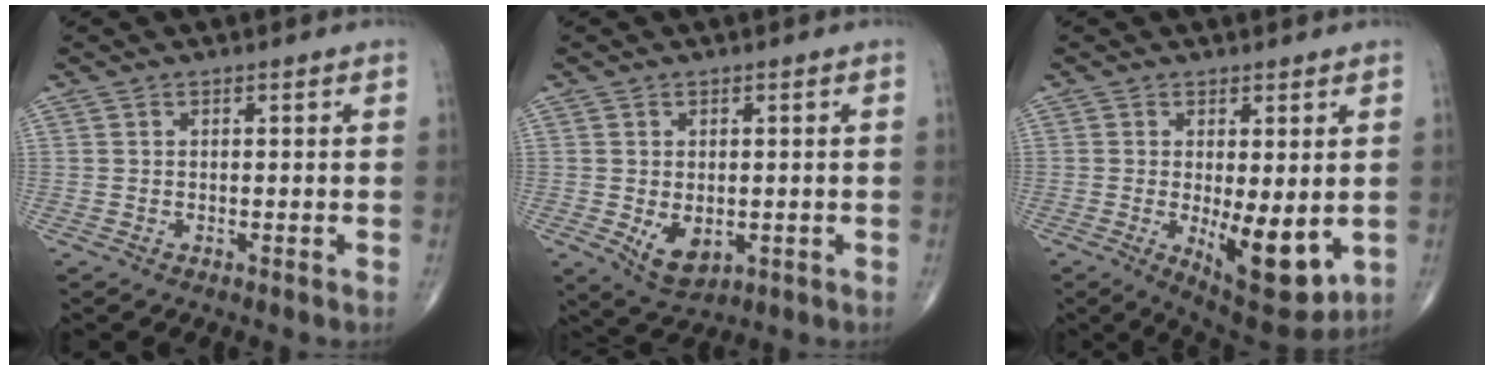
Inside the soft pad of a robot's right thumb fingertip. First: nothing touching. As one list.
[{"total": 5.9, "force": [-1.0, 3.7, 4.4], "torque": [-0.060, -0.013, -0.004]}, {"total": 11.6, "force": [-1.9, 4.6, 10.5], "torque": [-0.139, -0.028, -0.014]}]